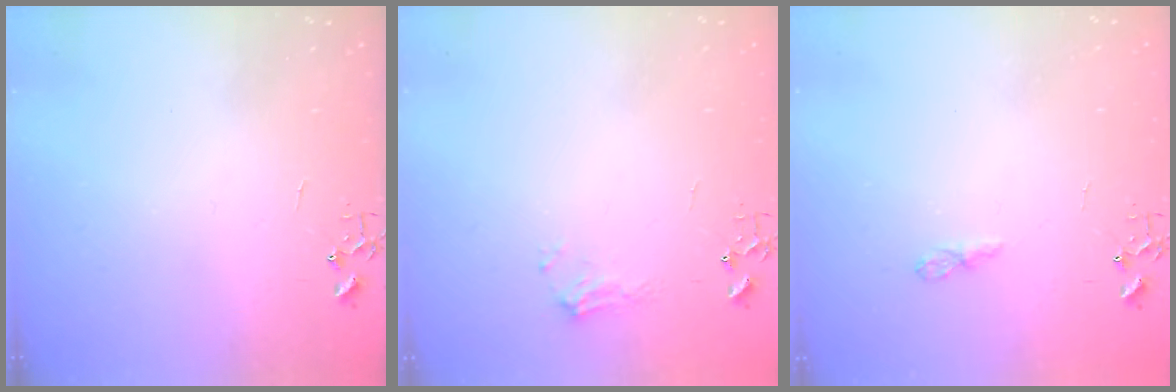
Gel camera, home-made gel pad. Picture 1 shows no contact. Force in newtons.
{"total": 7.2, "press": 7.2, "slide": 0.8}
{"total": 4.8, "press": 4.7, "slide": 0.6}